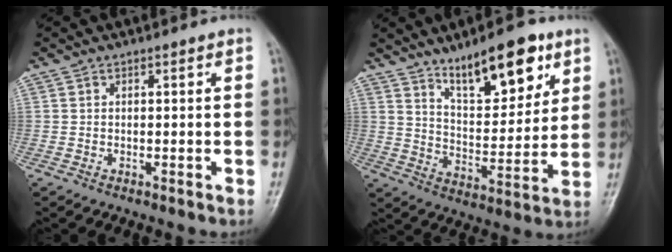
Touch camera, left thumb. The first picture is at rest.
{"total": 15.2, "force": [9.4, 5.8, 10.5], "torque": [-0.126, -0.052, 0.158]}